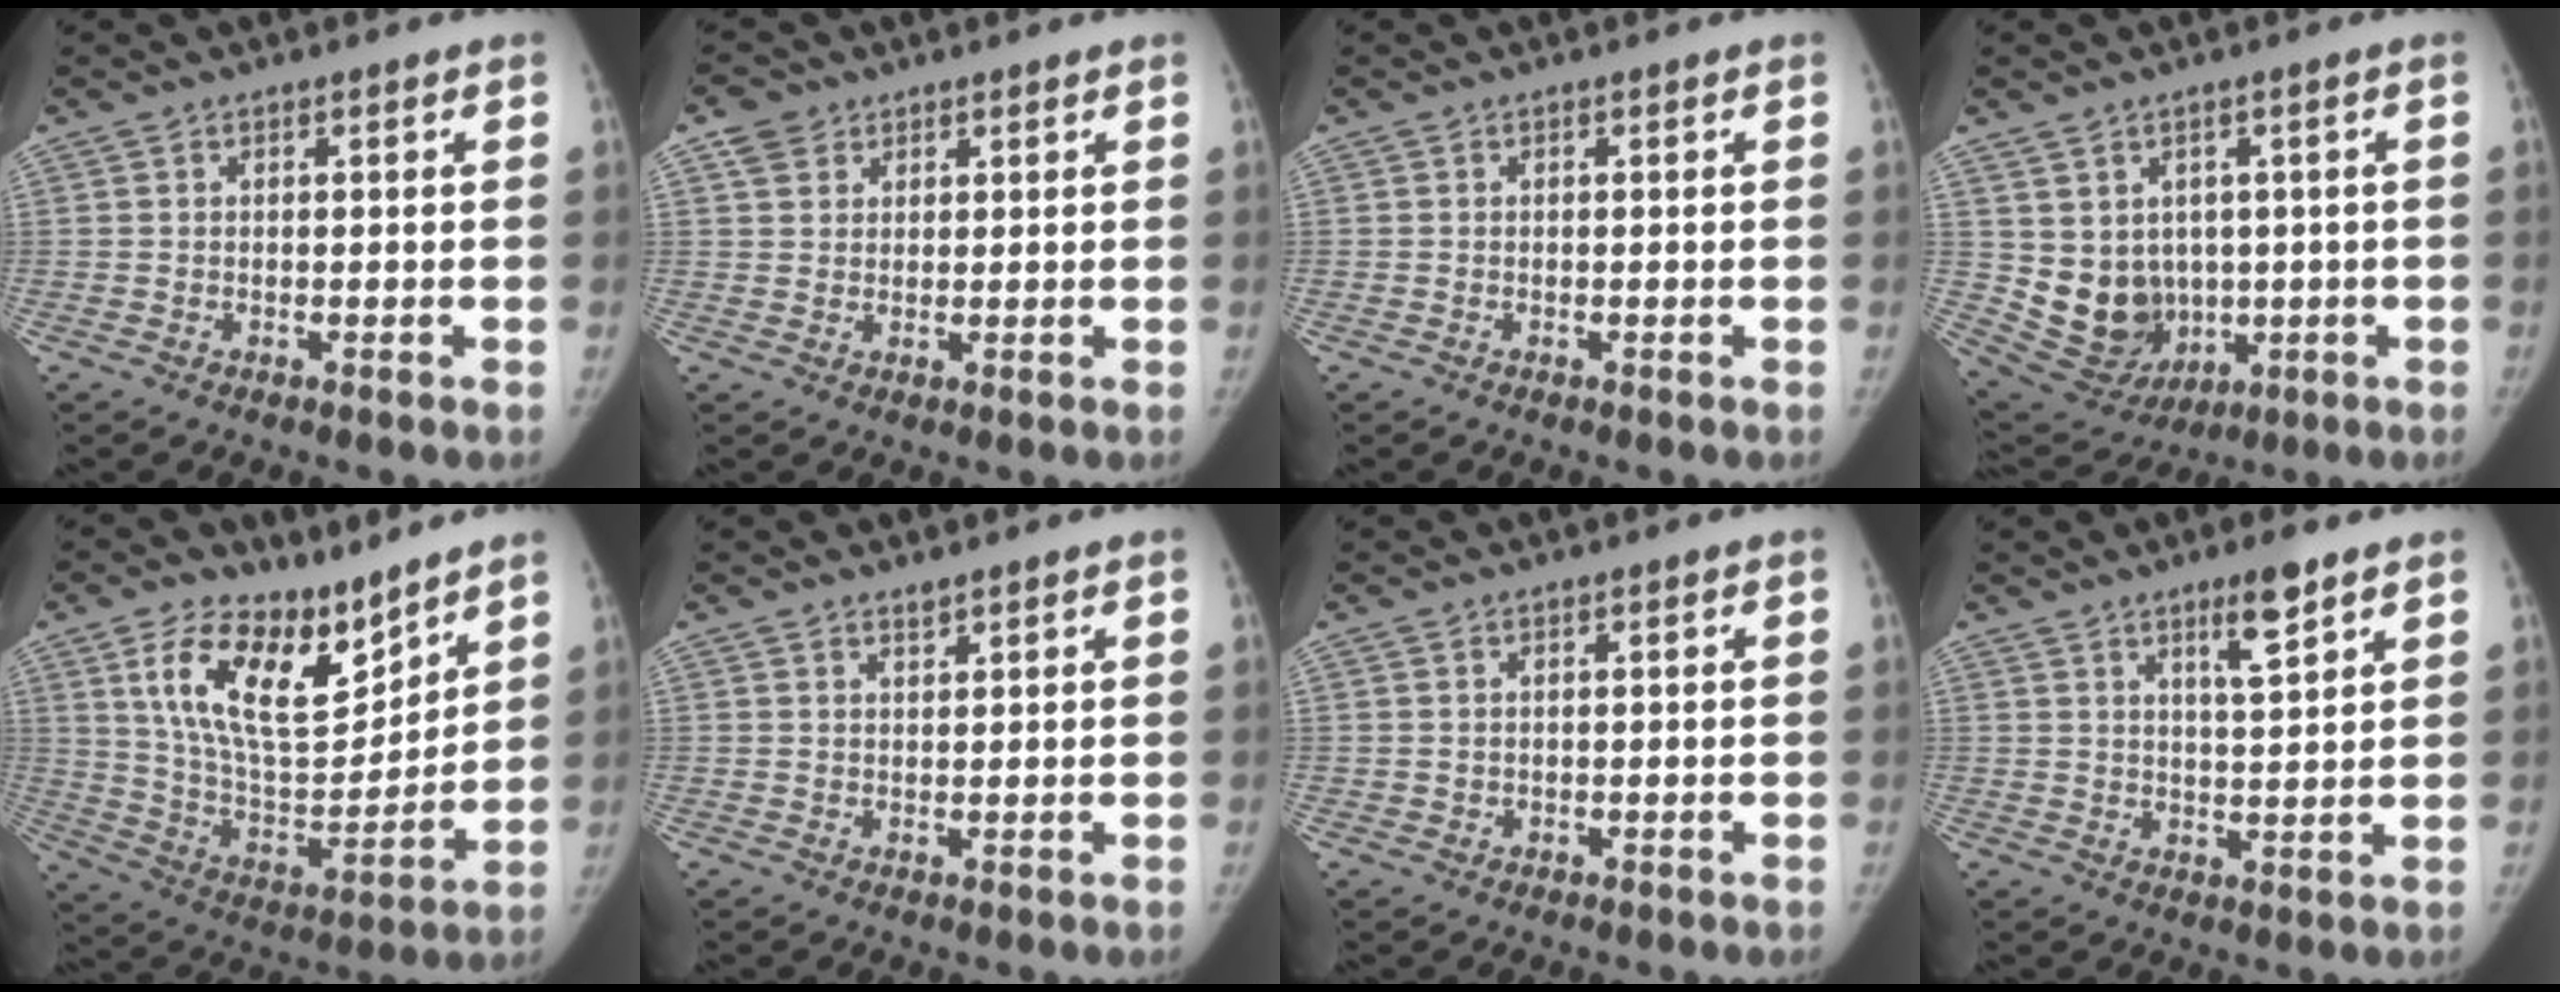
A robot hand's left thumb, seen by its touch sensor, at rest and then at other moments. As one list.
[{"total": 3.9, "force": [2.2, 3.0, 1.1], "torque": [-0.009, -0.007, 0.043]}, {"total": 0.0}, {"total": 10.7, "force": [0.4, 9.1, 5.5], "torque": [-0.061, -0.008, 0.044]}, {"total": 17.7, "force": [11.0, 8.4, 11.0], "torque": [-0.150, -0.069, 0.214]}, {"total": 1.4, "force": [1.3, 0.4, 0.5], "torque": [-0.002, -0.010, 0.022]}, {"total": 0.6, "force": [0.4, 0.4, 0.2], "torque": [0.002, -0.002, 0.007]}, {"total": 6.4, "force": [4.1, 1.0, 4.8], "torque": [-0.074, -0.027, 0.070]}]